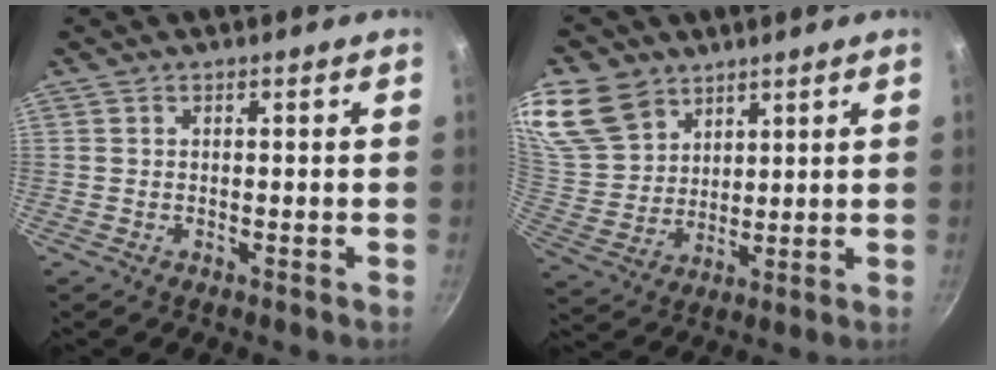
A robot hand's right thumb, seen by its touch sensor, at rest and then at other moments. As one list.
[{"total": 16.8, "force": [10.1, 11.8, 6.5], "torque": [-0.134, -0.020, 0.207]}]